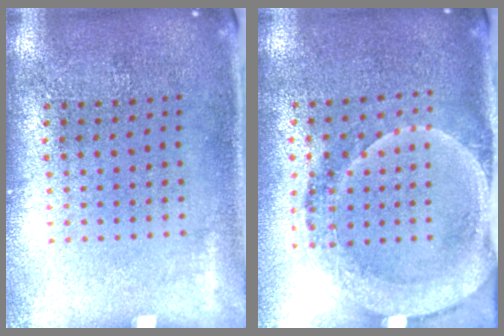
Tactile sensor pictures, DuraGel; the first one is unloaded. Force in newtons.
{"total": 1.8, "press": 1.6, "slide": 0.7}